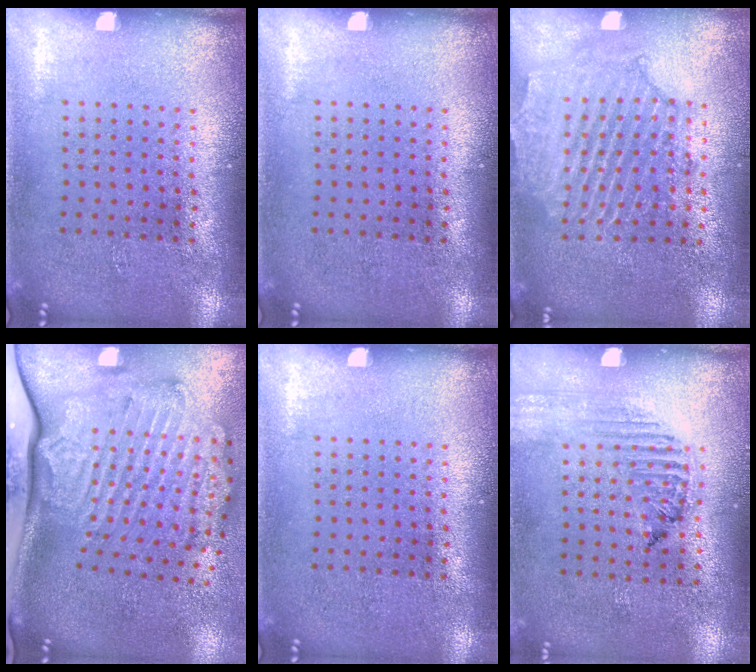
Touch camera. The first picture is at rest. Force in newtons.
{"total": 0.0}
{"total": 2.1, "press": 2.0, "slide": 0.6}
{"total": 3.5, "press": 2.5, "slide": 2.5}
{"total": 0.0}
{"total": 1.3, "press": 1.3, "slide": 0.2}